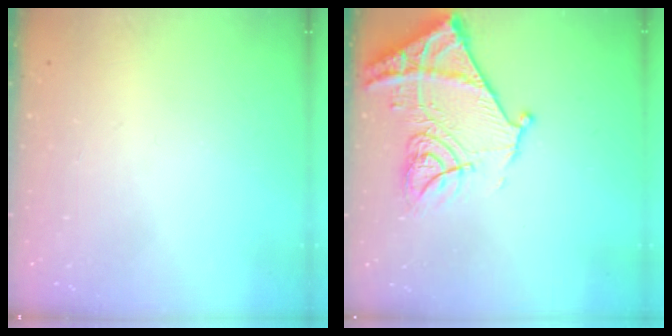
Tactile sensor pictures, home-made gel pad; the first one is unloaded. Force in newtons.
{"total": 15.3, "press": 15.3, "slide": 1.6}